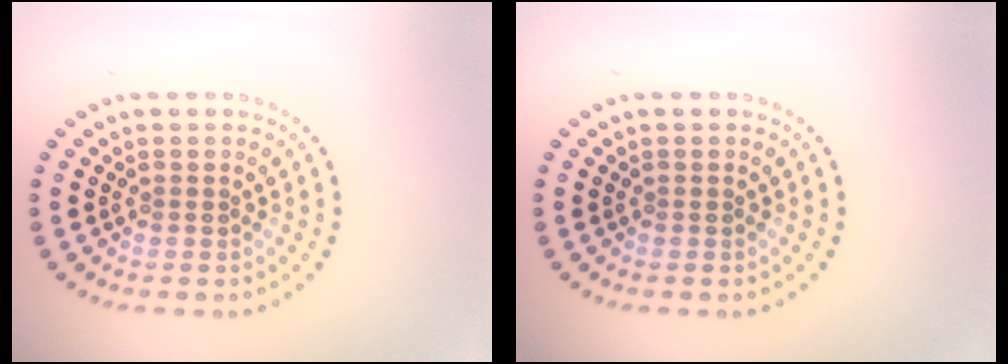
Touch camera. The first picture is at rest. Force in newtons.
{"total": 0.0}